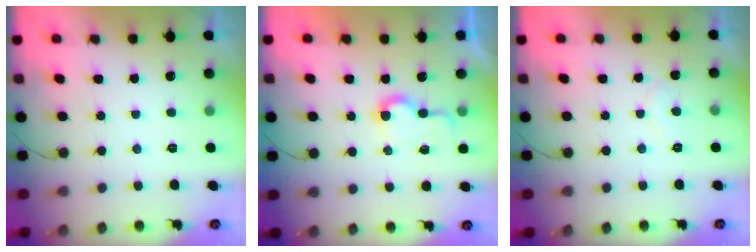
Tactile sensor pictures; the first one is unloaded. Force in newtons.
{"total": 5.1, "press": 5.1, "slide": 0.6}
{"total": 4.9, "press": 4.9, "slide": 0.3}